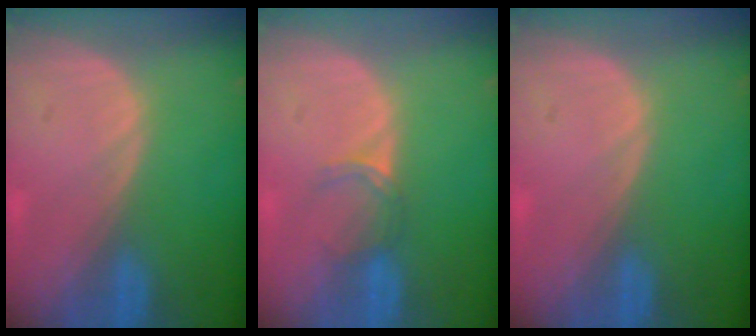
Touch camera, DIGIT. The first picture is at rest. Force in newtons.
{"total": 2.5, "press": 2.0, "slide": 1.4}
{"total": 0.0}